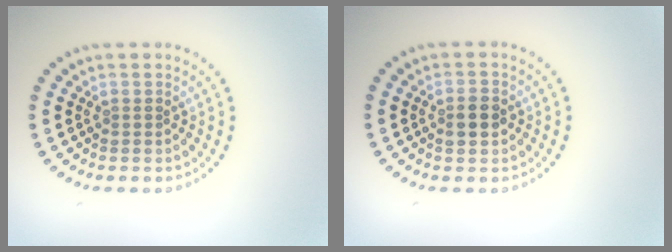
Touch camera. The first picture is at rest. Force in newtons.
{"total": 2.4, "press": 2.4, "slide": 0.2}